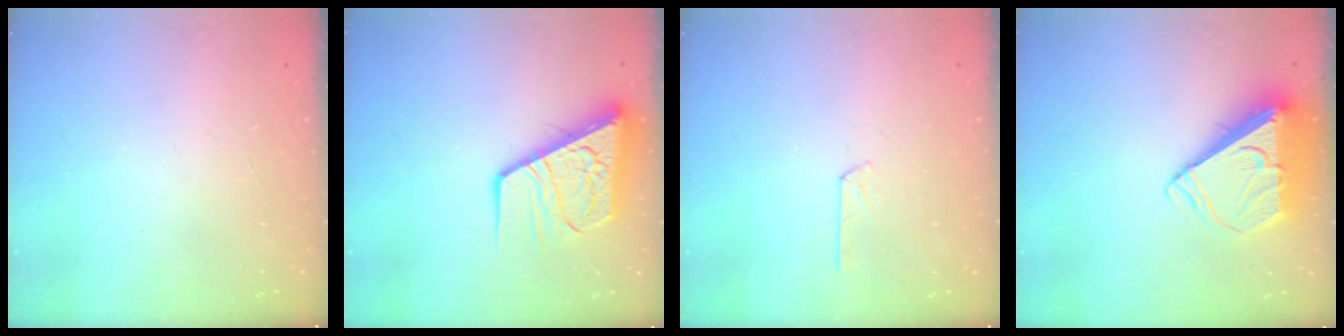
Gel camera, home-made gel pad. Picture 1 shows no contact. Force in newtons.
{"total": 13.0, "press": 12.9, "slide": 1.7}
{"total": 2.8, "press": 2.8, "slide": 0.3}
{"total": 9.4, "press": 9.3, "slide": 1.4}